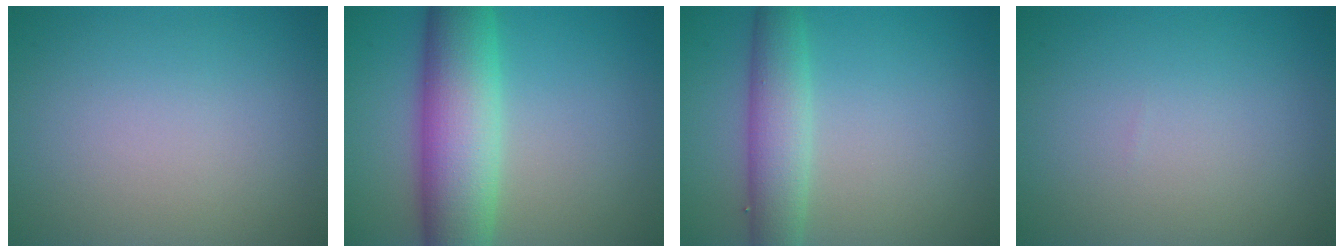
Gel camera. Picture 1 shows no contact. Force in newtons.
{"total": 9.0, "press": 9.0, "slide": 0.2}
{"total": 4.3, "press": 4.3, "slide": 0.3}
{"total": 0.0}